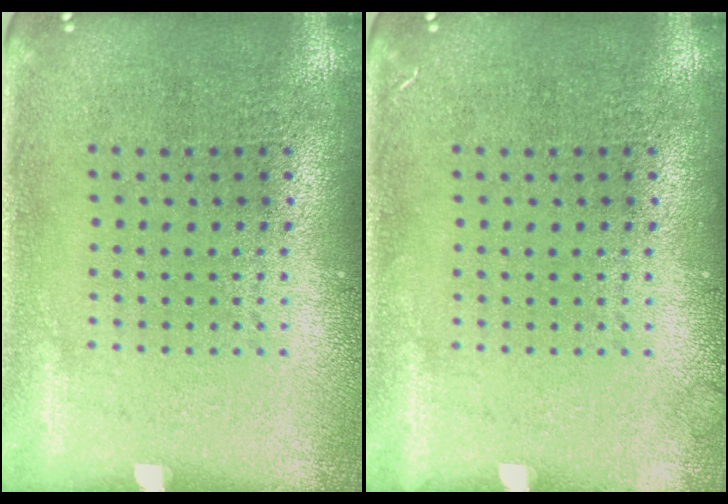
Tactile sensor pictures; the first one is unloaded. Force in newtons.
{"total": 0.6, "press": 0.5, "slide": 0.1}